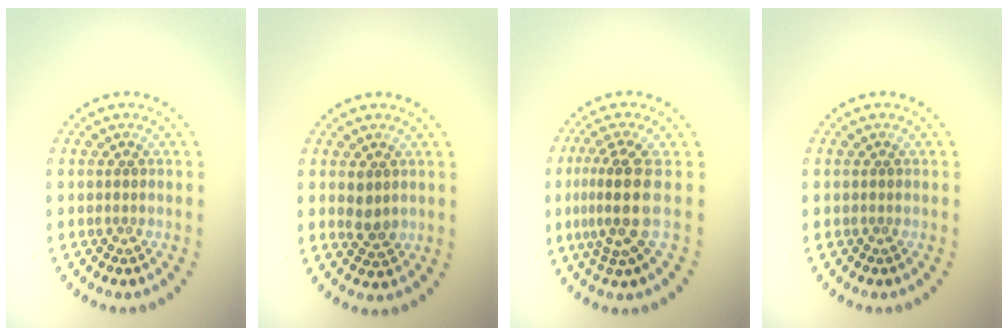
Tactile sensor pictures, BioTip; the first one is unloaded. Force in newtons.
{"total": 1.9, "press": 1.8, "slide": 0.6}
{"total": 4.2, "press": 3.1, "slide": 2.8}
{"total": 0.0}